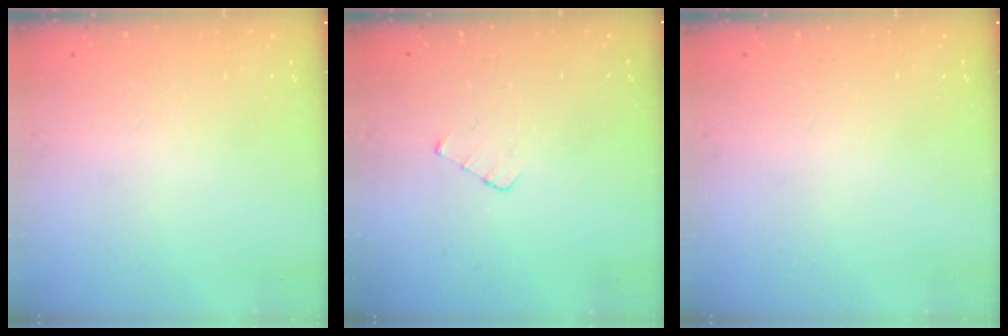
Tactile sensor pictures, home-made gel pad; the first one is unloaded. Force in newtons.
{"total": 2.4, "press": 2.4, "slide": 0.3}
{"total": 0.0}